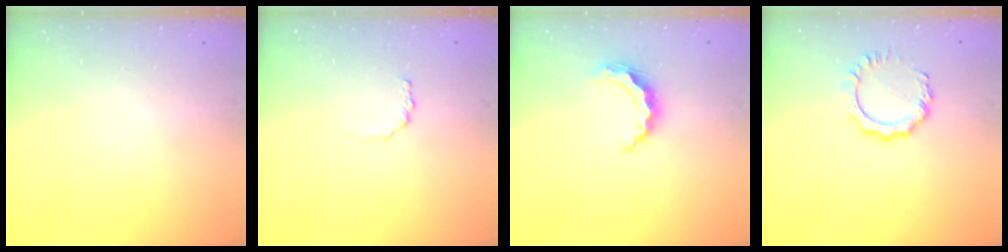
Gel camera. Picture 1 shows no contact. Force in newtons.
{"total": 1.7, "press": 1.6, "slide": 0.2}
{"total": 7.2, "press": 7.2, "slide": 0.3}
{"total": 7.4, "press": 7.4, "slide": 0.7}